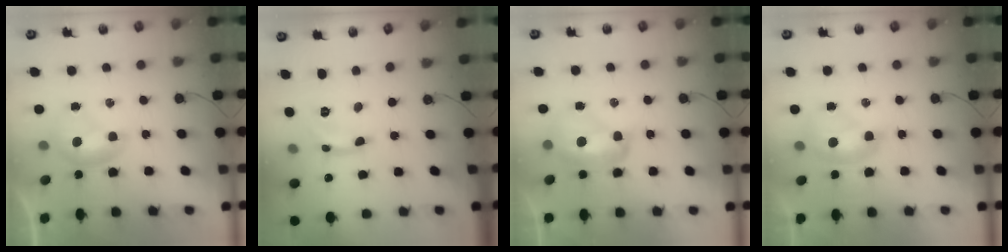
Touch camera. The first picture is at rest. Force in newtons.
{"total": 2.0, "press": 2.0, "slide": 0.0}
{"total": 3.8, "press": 3.8, "slide": 0.5}
{"total": 2.2, "press": 2.2, "slide": 0.3}